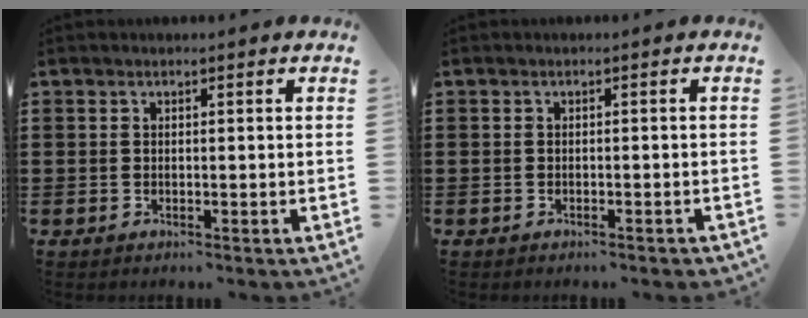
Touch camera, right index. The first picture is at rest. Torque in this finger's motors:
{"motor_torque": [0.24, 0.41, 0.11, 0.00]}